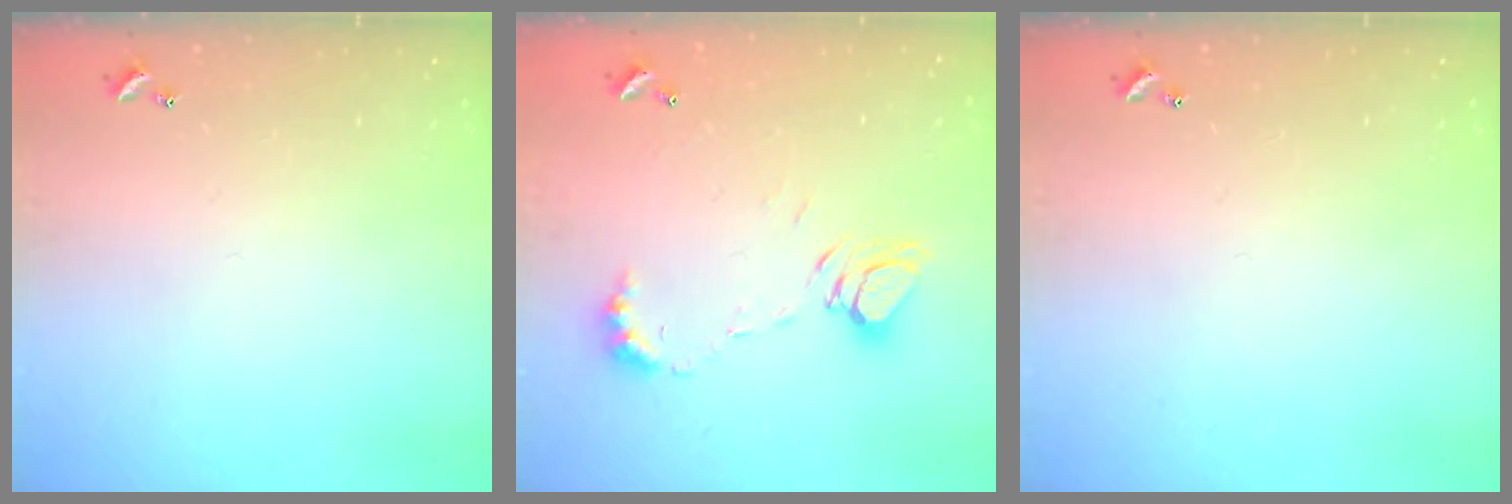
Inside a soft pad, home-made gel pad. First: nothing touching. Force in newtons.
{"total": 8.4, "press": 8.4, "slide": 1.0}
{"total": 0.0}